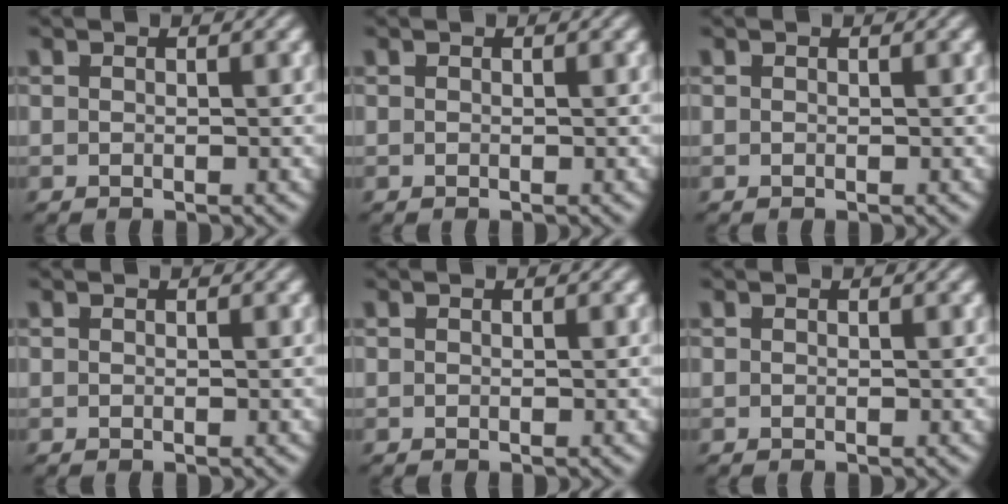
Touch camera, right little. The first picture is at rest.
{"total": 0.0}
{"total": 0.0}
{"total": 0.0}
{"total": 0.0}
{"total": 0.0}